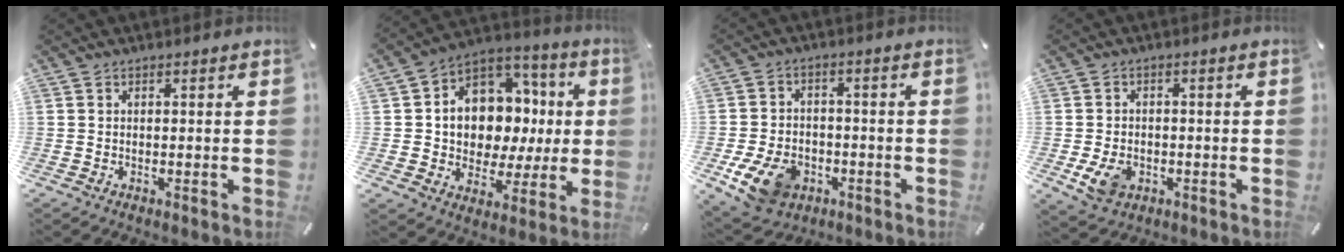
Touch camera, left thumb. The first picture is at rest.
{"total": 12.2, "force": [1.4, 10.9, 5.4], "torque": [-0.080, -0.031, 0.037]}
{"total": 10.9, "force": [-4.4, 8.0, 5.9], "torque": [-0.118, 0.020, -0.079]}
{"total": 6.1, "force": [-1.8, 4.7, 3.5], "torque": [-0.066, -0.003, -0.035]}